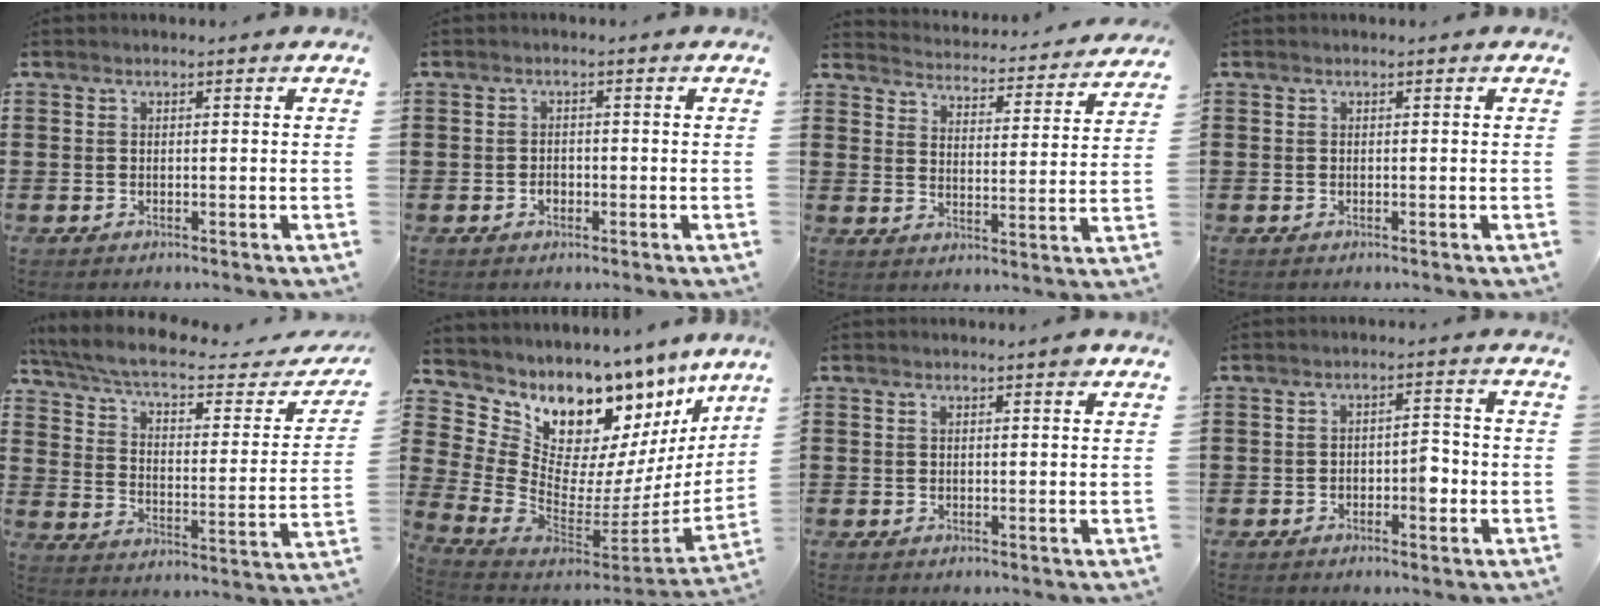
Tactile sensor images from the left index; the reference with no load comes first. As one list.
[{"total": 1.4, "force": [-0.6, 1.0, 0.7], "torque": [-0.018, 0.002, -0.014]}, {"total": 3.7, "force": [3.7, -0.2, -0.2], "torque": [-0.014, -0.040, 0.055]}, {"total": 0.0}, {"total": 6.8, "force": [5.4, 1.0, 4.0], "torque": [-0.102, -0.036, 0.090]}, {"total": 9.4, "force": [6.9, 5.6, 3.2], "torque": [-0.088, -0.098, 0.120]}, {"total": 1.3, "force": [0.8, 0.4, 1.0], "torque": [-0.022, 0.003, 0.014]}, {"total": 3.3, "force": [-1.1, 1.5, 2.7], "torque": [-0.042, 0.003, -0.025]}]